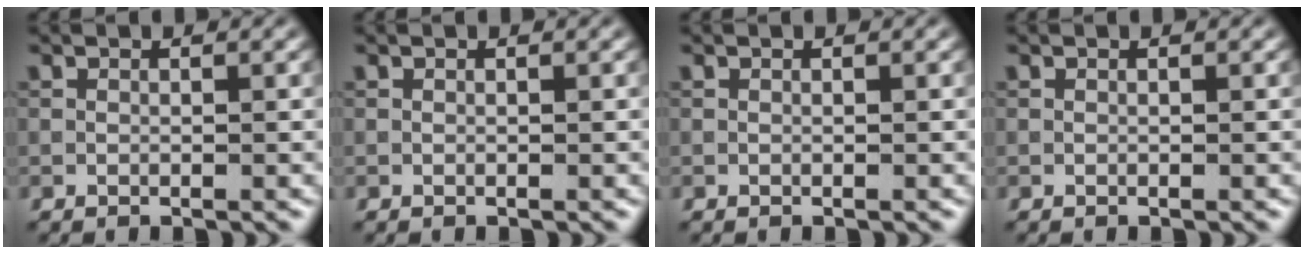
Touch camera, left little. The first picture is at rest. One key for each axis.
{"total": 0.0}
{"total": 0.0}
{"total": 0.0}